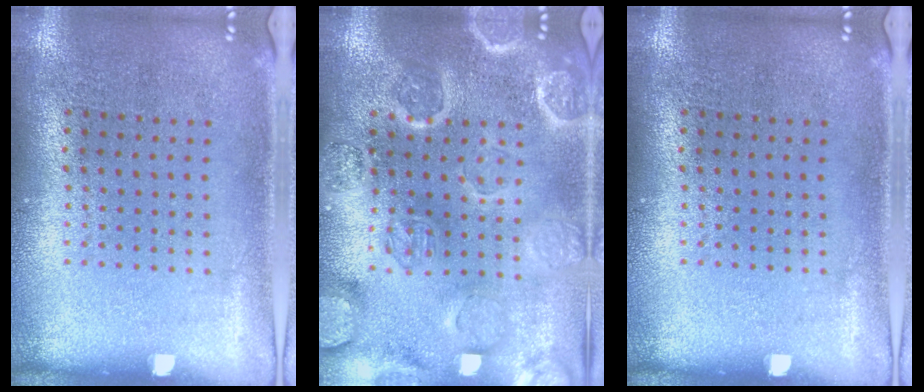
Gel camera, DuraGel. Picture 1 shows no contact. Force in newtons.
{"total": 3.6, "press": 3.5, "slide": 0.9}
{"total": 0.0}